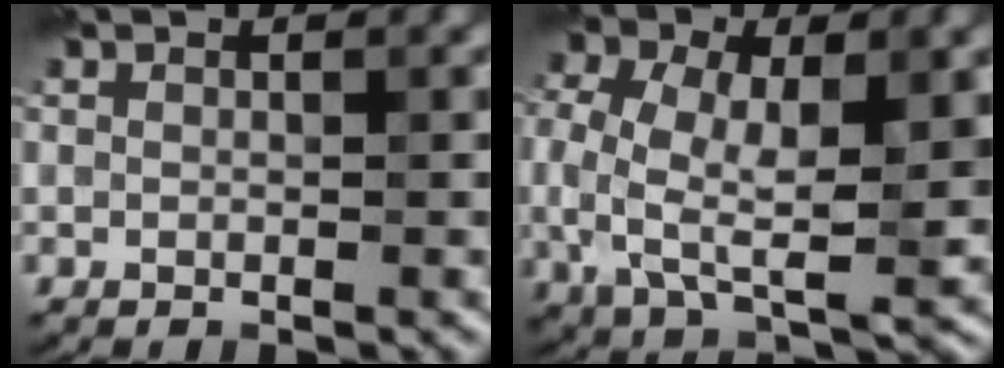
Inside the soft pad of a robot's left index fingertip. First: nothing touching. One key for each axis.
{"total": 9.9, "fx": 0.0, "fy": 5.7, "fz": 8.1, "tx": -0.167, "ty": 0.002, "tz": -0.001}